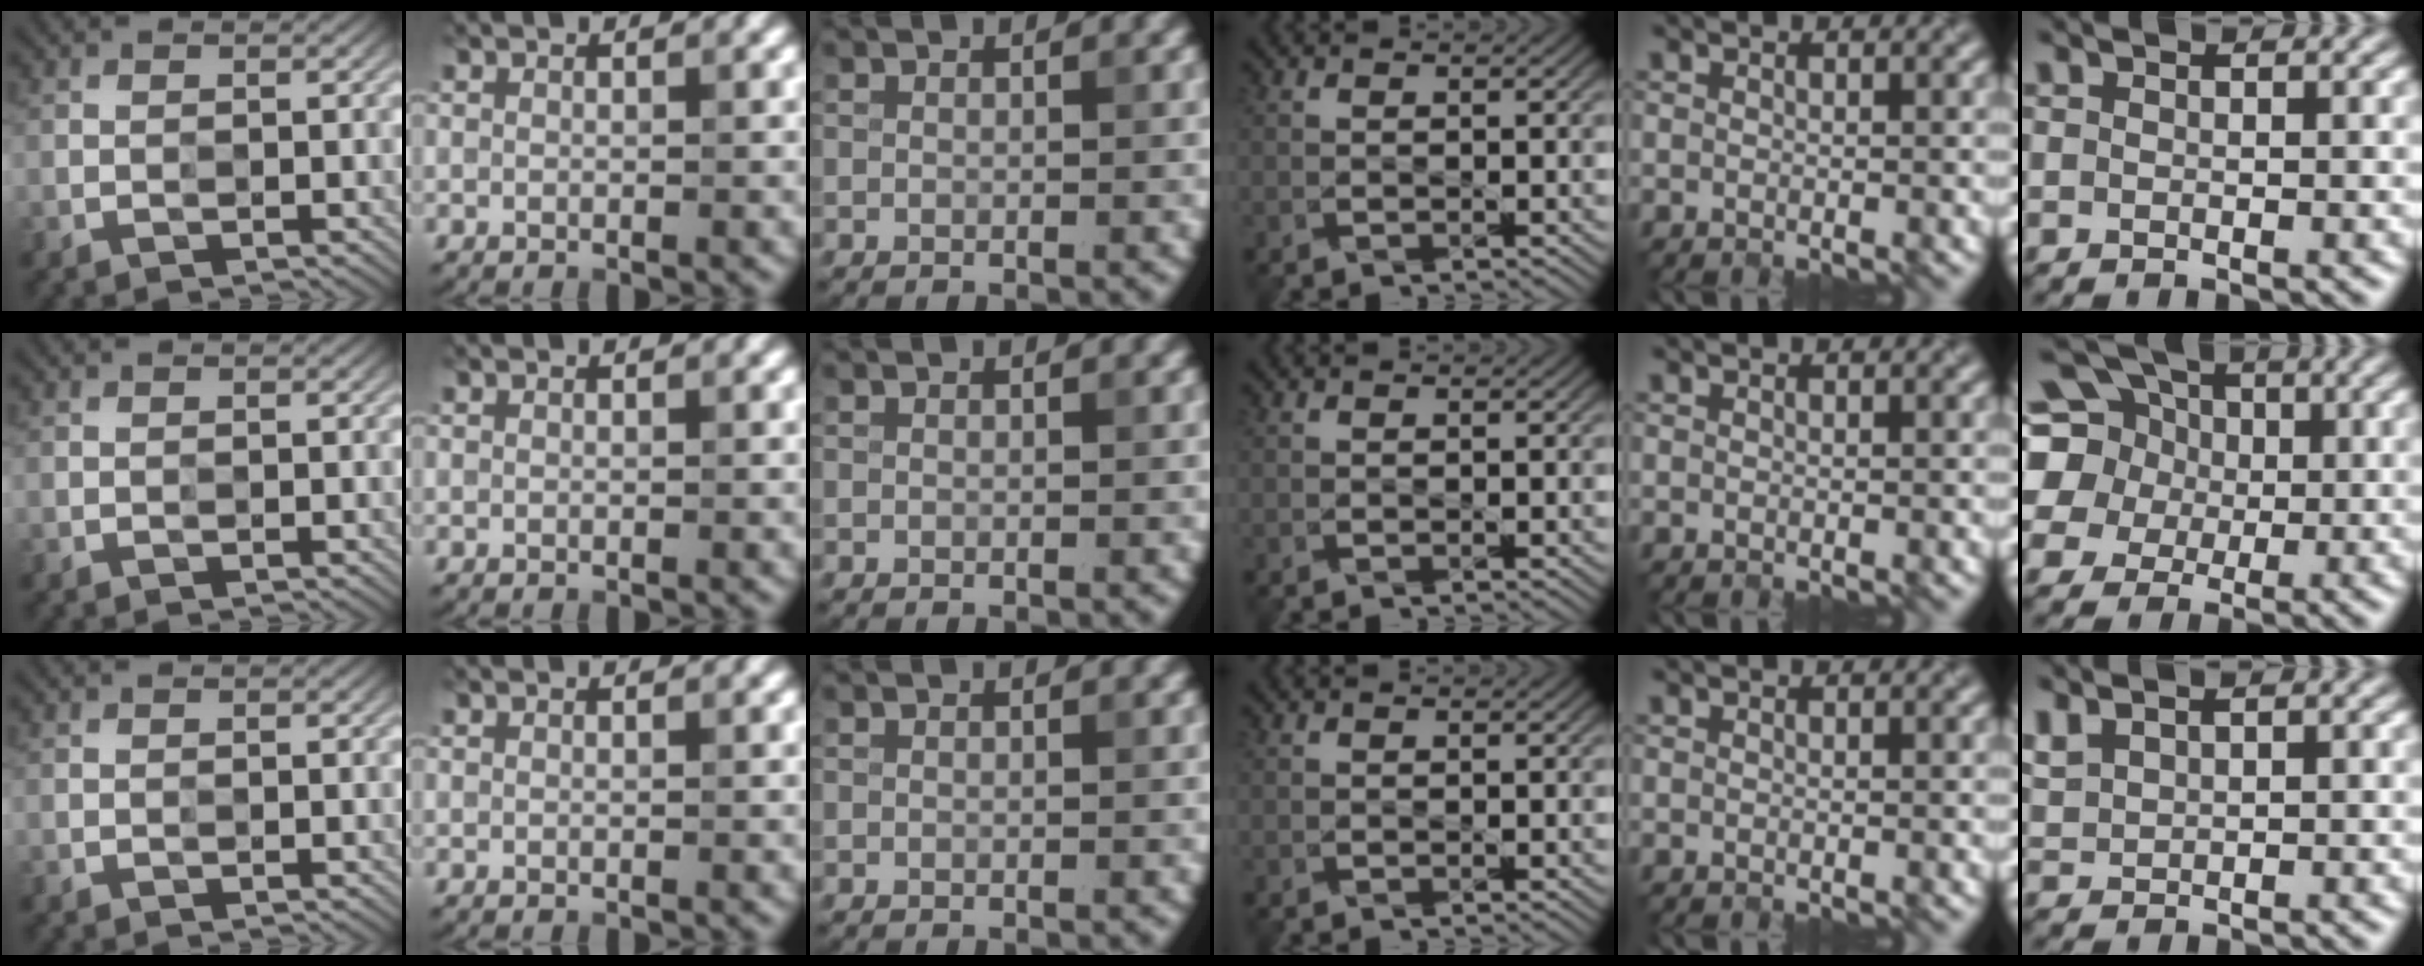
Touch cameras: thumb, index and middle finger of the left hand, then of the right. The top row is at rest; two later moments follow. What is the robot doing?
{"motion": "close", "object": "laptop"}